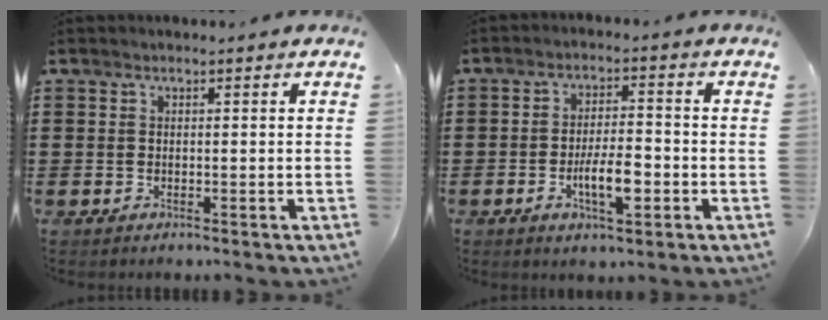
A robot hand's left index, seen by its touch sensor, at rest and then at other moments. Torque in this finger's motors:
{"motor_torque": [0.52, 0.04, 0.28, 0.08]}